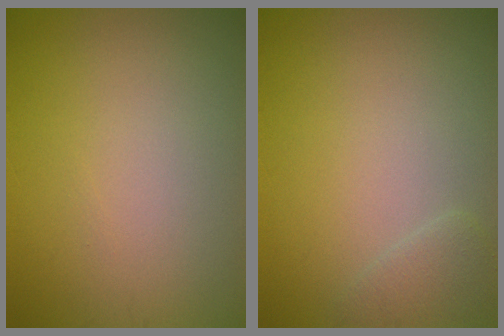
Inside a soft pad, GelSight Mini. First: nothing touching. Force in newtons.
{"total": 1.3, "press": 1.3, "slide": 0.2}